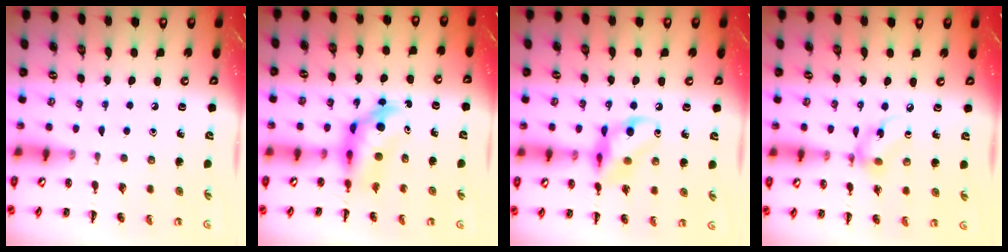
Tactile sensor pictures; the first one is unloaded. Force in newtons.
{"total": 5.3, "press": 5.2, "slide": 0.8}
{"total": 12.3, "press": 12.2, "slide": 1.3}
{"total": 7.1, "press": 7.0, "slide": 0.6}